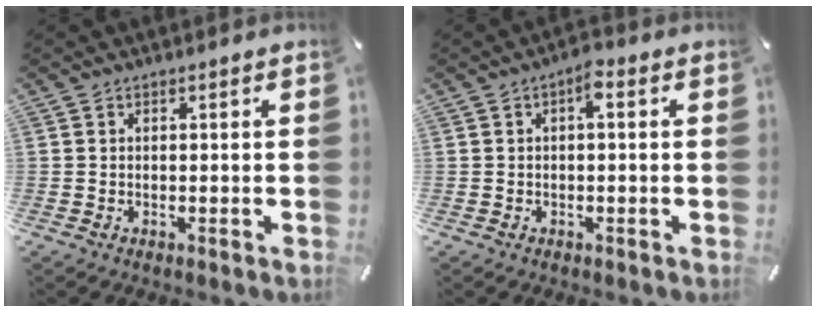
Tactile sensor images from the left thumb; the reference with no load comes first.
{"total": 3.0, "force": [0.3, 1.1, 2.8], "torque": [-0.049, 0.009, -0.001]}